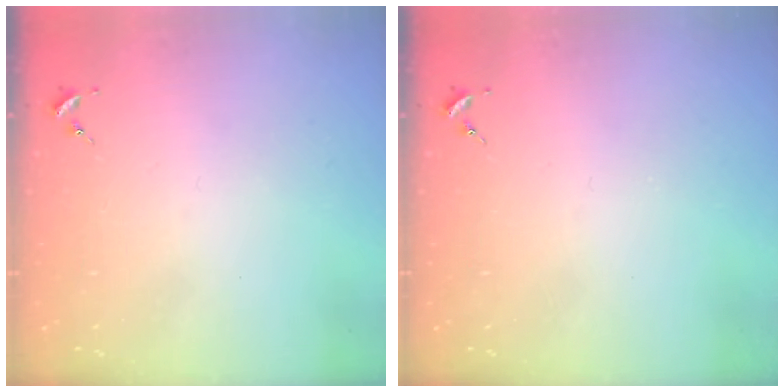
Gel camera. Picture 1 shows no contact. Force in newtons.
{"total": 0.0}